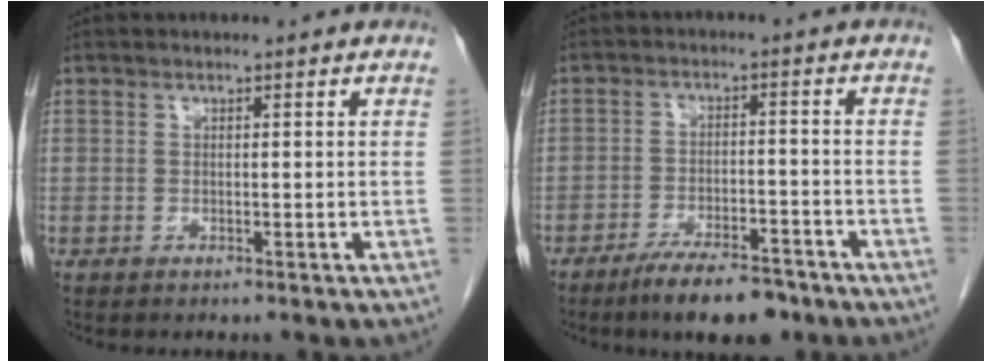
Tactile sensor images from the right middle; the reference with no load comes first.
{"total": 9.0, "force": [-7.0, 2.4, 5.1], "torque": [-0.078, -0.009, -0.116]}